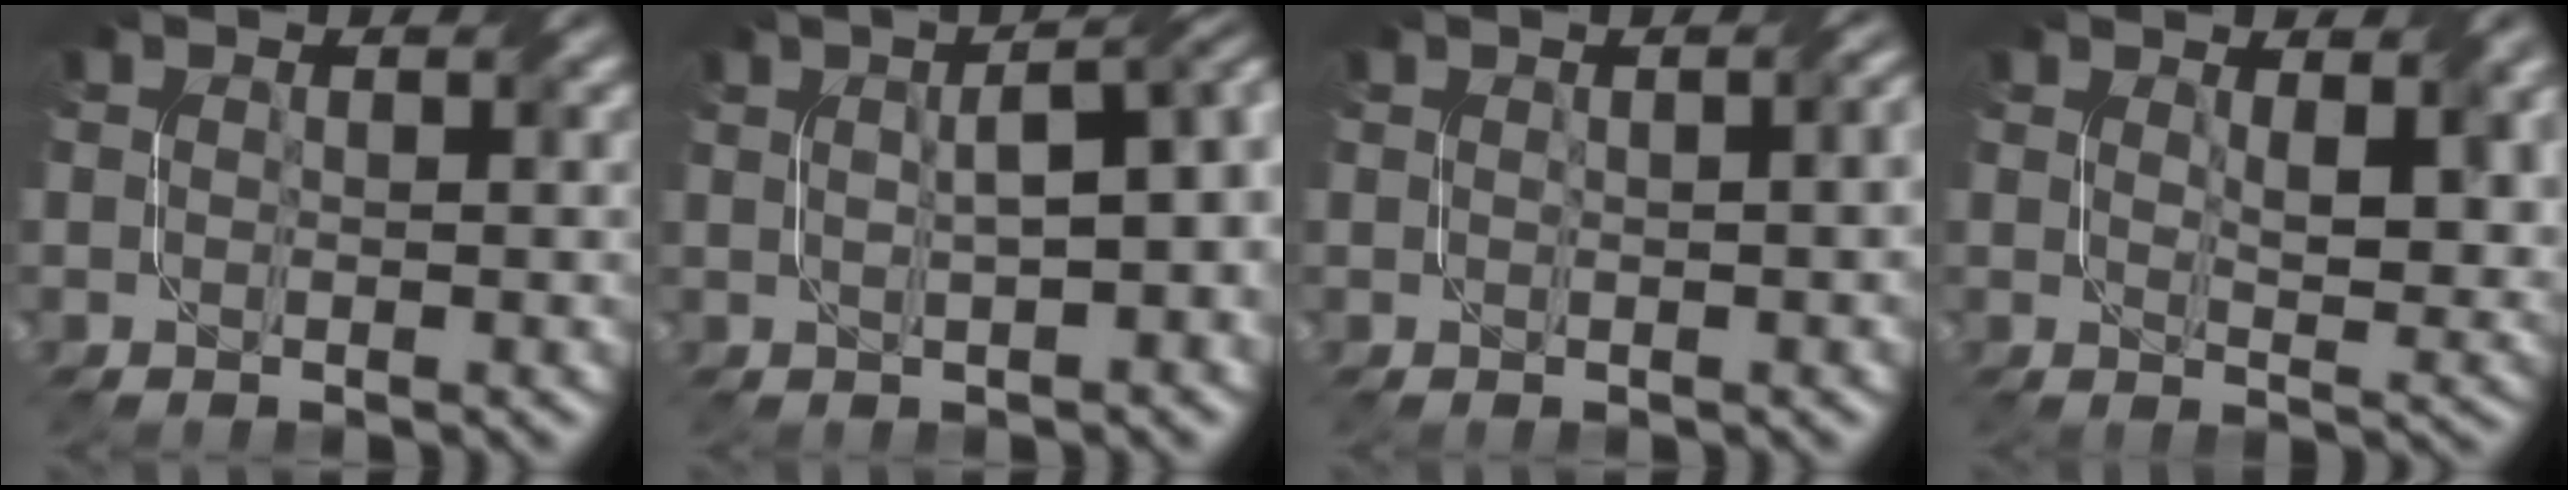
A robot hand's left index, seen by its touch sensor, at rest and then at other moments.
{"total": 7.6, "force": [1.3, 3.0, 6.8], "torque": [-0.064, 0.025, 0.023]}
{"total": 4.2, "force": [0.7, 2.3, 3.4], "torque": [-0.015, 0.023, 0.007]}
{"total": 4.1, "force": [2.0, 1.4, 3.3], "torque": [-0.052, -0.001, 0.044]}